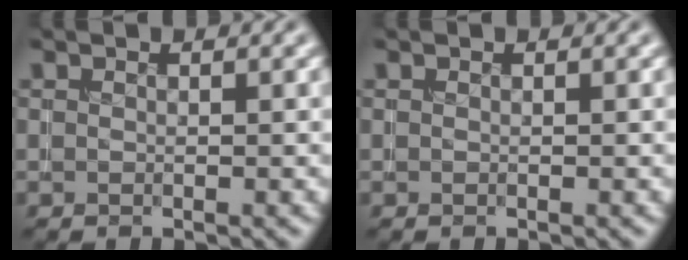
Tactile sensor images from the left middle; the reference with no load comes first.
{"total": 0.0}